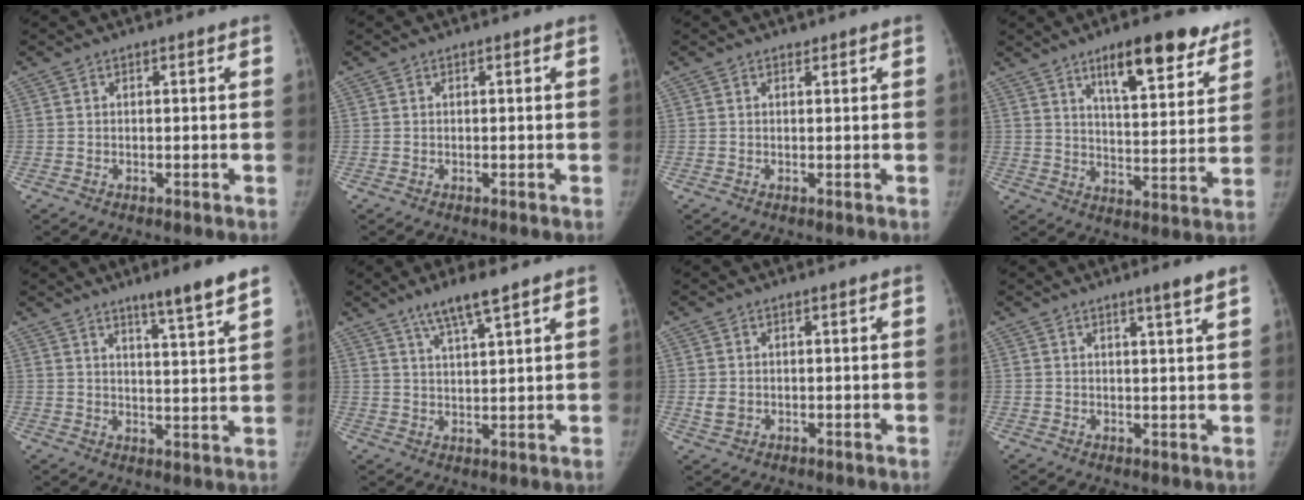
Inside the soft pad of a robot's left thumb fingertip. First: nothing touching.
{"total": 0.0}
{"total": 0.5, "force": [0.5, 0.2, 0.0], "torque": [-0.003, -0.004, 0.007]}
{"total": 15.8, "force": [10.4, 5.0, 10.8], "torque": [-0.116, -0.049, 0.157]}
{"total": 8.1, "force": [5.7, -0.1, 5.7], "torque": [-0.082, -0.039, 0.087]}
{"total": 6.7, "force": [4.7, 0.6, 4.7], "torque": [-0.090, -0.023, 0.090]}
{"total": 1.9, "force": [-0.1, 1.5, 1.1], "torque": [-0.016, -0.001, 0.002]}
{"total": 3.4, "force": [2.2, -0.5, 2.5], "torque": [-0.040, -0.018, 0.037]}